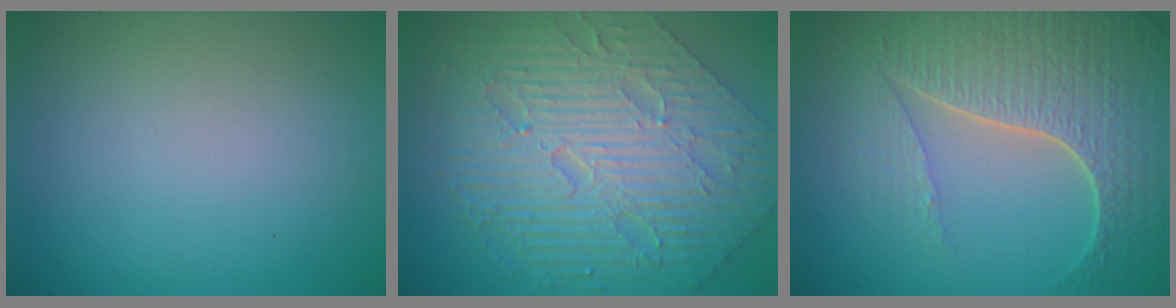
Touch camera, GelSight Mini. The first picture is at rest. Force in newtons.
{"total": 10.4, "press": 7.1, "slide": 7.6}
{"total": 7.5, "press": 5.6, "slide": 5.0}